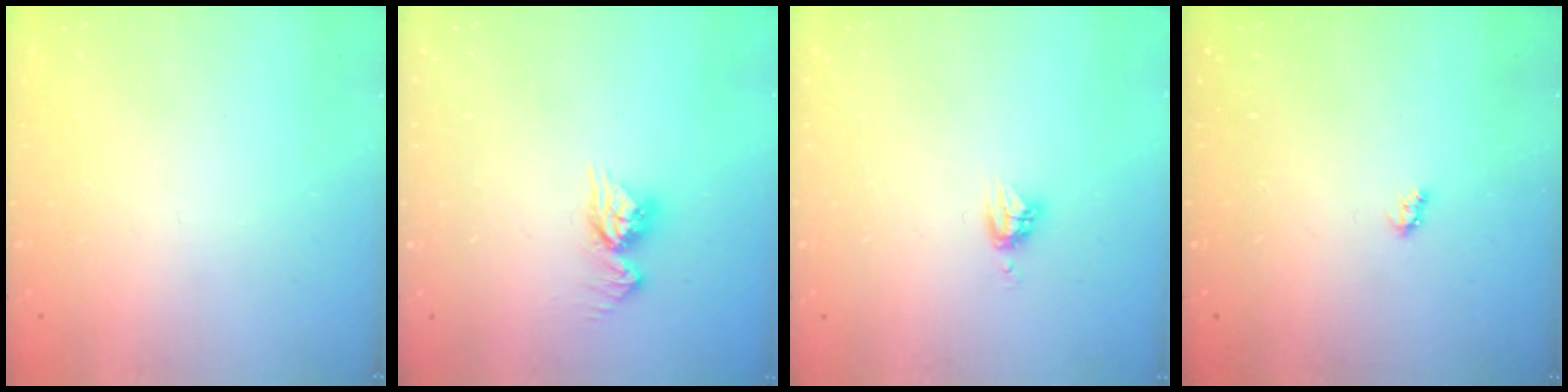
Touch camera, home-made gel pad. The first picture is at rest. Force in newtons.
{"total": 9.4, "press": 9.4, "slide": 0.9}
{"total": 3.8, "press": 3.8, "slide": 0.4}
{"total": 2.6, "press": 2.6, "slide": 0.4}